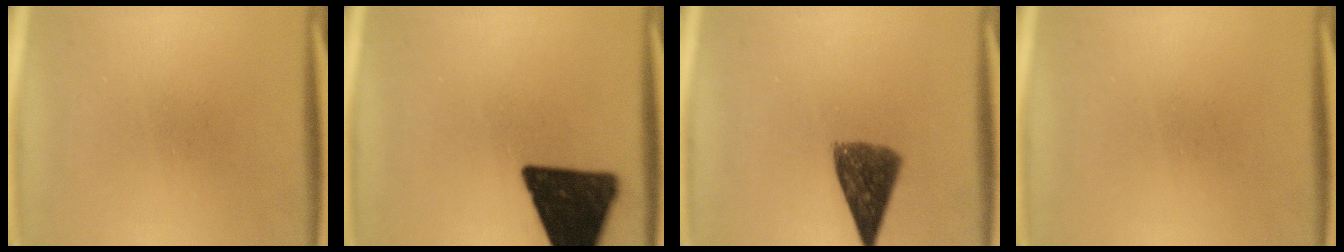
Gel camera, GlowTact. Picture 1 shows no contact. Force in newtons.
{"total": 18.4}
{"total": 8.4}
{"total": 0.0}